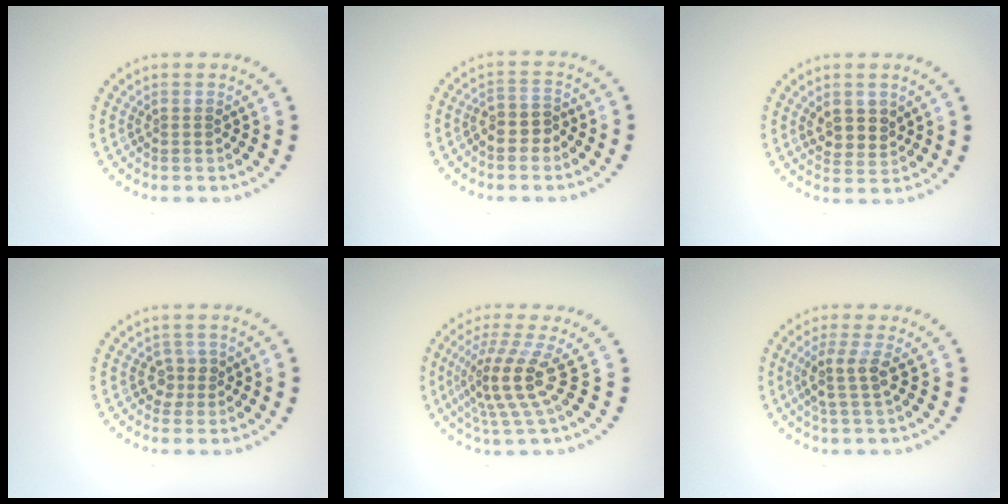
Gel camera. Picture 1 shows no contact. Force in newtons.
{"total": 2.3, "press": 2.1, "slide": 0.9}
{"total": 2.7, "press": 2.5, "slide": 0.8}
{"total": 1.3, "press": 1.2, "slide": 0.6}
{"total": 4.4, "press": 3.0, "slide": 3.2}
{"total": 2.5, "press": 2.0, "slide": 1.6}